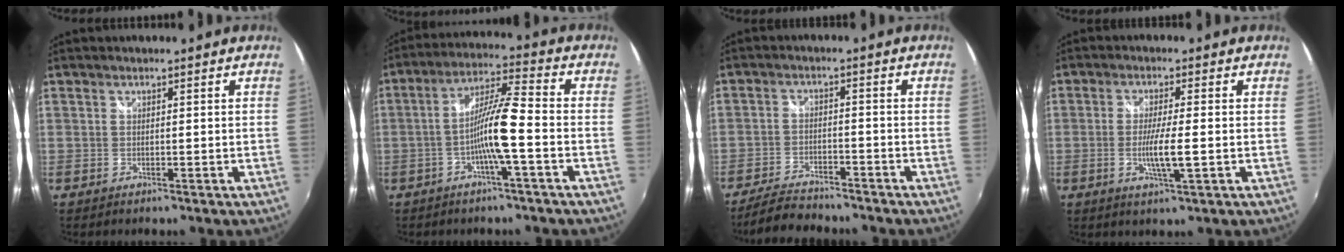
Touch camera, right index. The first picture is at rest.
{"total": 9.0, "force": [-3.2, -0.1, 8.4], "torque": [-0.167, 0.012, -0.061]}
{"total": 8.4, "force": [-7.5, 2.3, 3.0], "torque": [-0.090, -0.010, -0.125]}
{"total": 5.4, "force": [-1.2, 0.0, 5.3], "torque": [-0.097, -0.009, -0.024]}